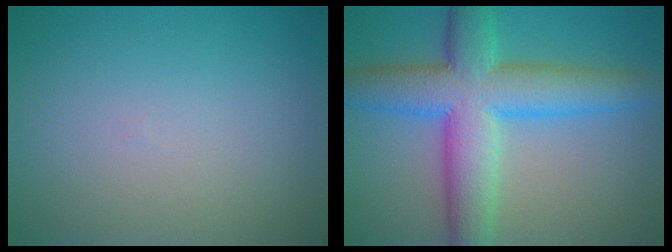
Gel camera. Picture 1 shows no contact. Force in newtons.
{"total": 9.7, "press": 9.7, "slide": 0.2}